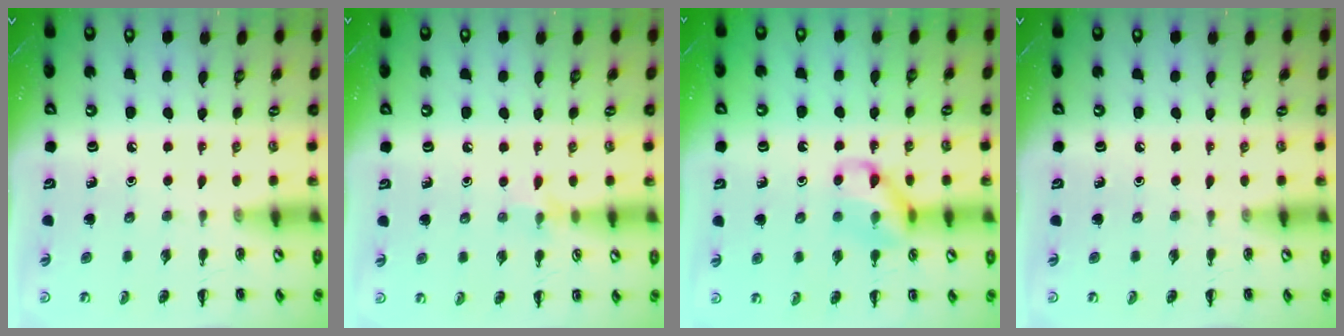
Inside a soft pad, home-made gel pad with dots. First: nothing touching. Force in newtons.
{"total": 5.3, "press": 5.1, "slide": 1.2}
{"total": 11.5, "press": 11.4, "slide": 1.6}
{"total": 0.0}